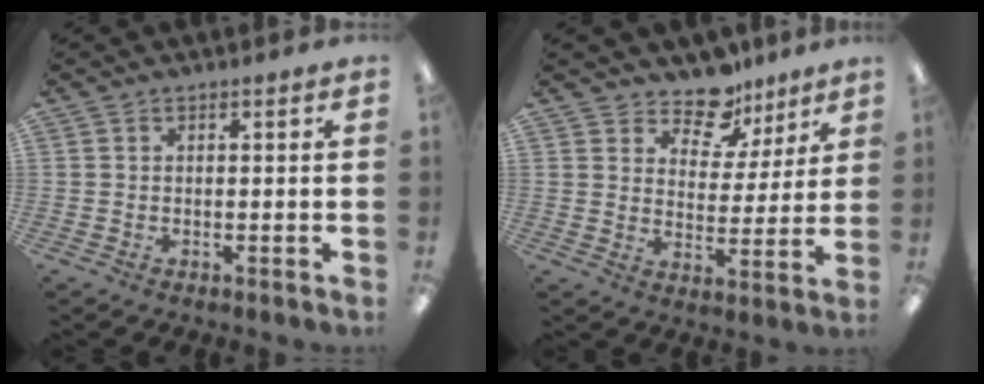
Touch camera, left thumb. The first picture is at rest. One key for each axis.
{"total": 10.4, "fx": 8.8, "fy": 5.2, "fz": 2.4, "tx": -0.041, "ty": -0.064, "tz": 0.161}